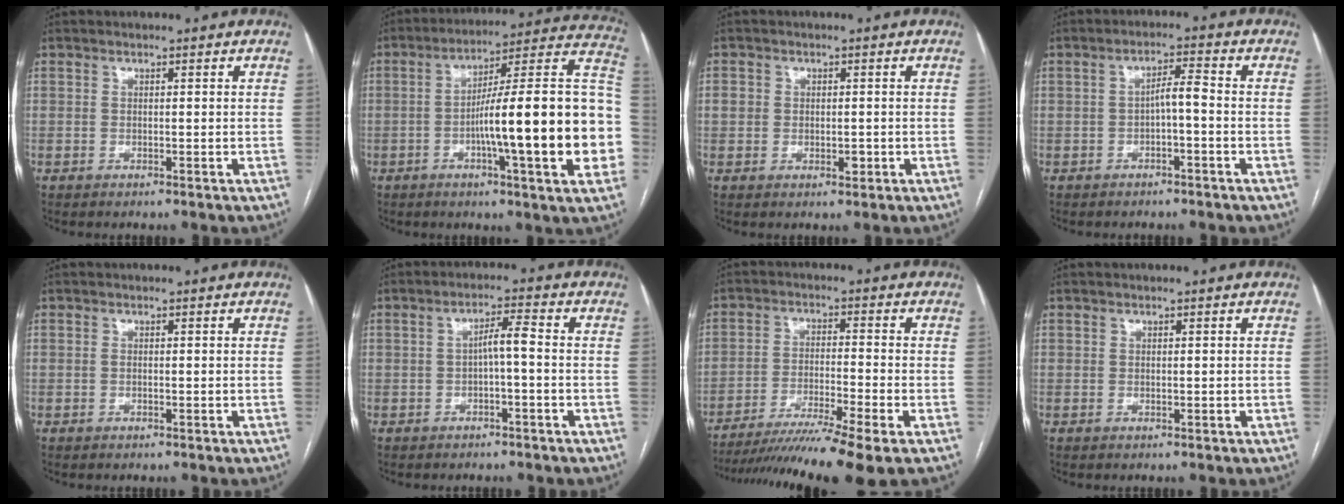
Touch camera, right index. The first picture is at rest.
{"total": 24.1, "force": [-4.0, 1.9, 23.7], "torque": [-0.256, 0.026, -0.061]}
{"total": 3.0, "force": [-0.3, 2.5, 1.6], "torque": [-0.019, 0.006, -0.001]}
{"total": 3.1, "force": [-0.8, 0.6, 3.0], "torque": [-0.048, 0.013, -0.012]}
{"total": 0.0}
{"total": 3.3, "force": [-0.5, 0.4, 3.2], "torque": [-0.052, 0.013, -0.006]}
{"total": 13.8, "force": [-10.9, -1.3, 8.4], "torque": [-0.140, -0.029, -0.178]}
{"total": 0.0}